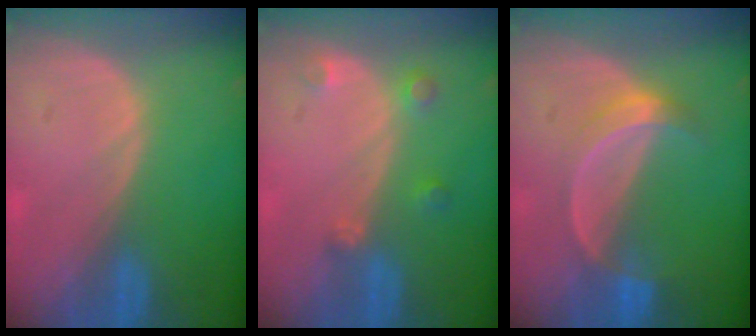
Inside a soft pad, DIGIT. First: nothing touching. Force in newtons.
{"total": 2.6, "press": 2.5, "slide": 0.5}
{"total": 5.1, "press": 4.7, "slide": 2.0}